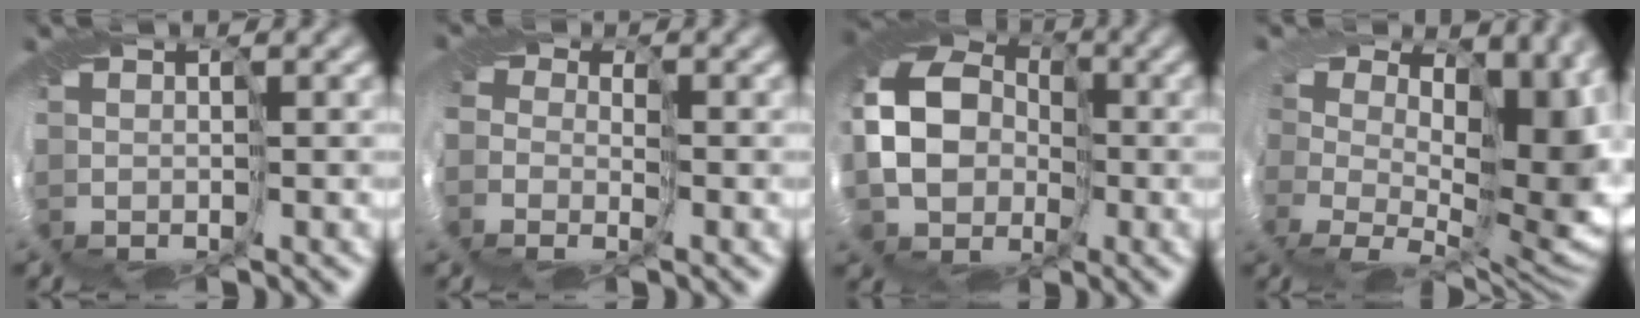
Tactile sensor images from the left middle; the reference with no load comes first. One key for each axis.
{"total": 4.1, "fx": -1.0, "fy": 3.7, "fz": 1.4, "tx": -0.020, "ty": -0.020, "tz": -0.029}
{"total": 7.8, "fx": -2.1, "fy": 6.0, "fz": 4.5, "tx": -0.086, "ty": -0.009, "tz": -0.062}
{"total": 8.2, "fx": 2.2, "fy": 5.5, "fz": 5.7, "tx": -0.061, "ty": -0.047, "tz": 0.045}